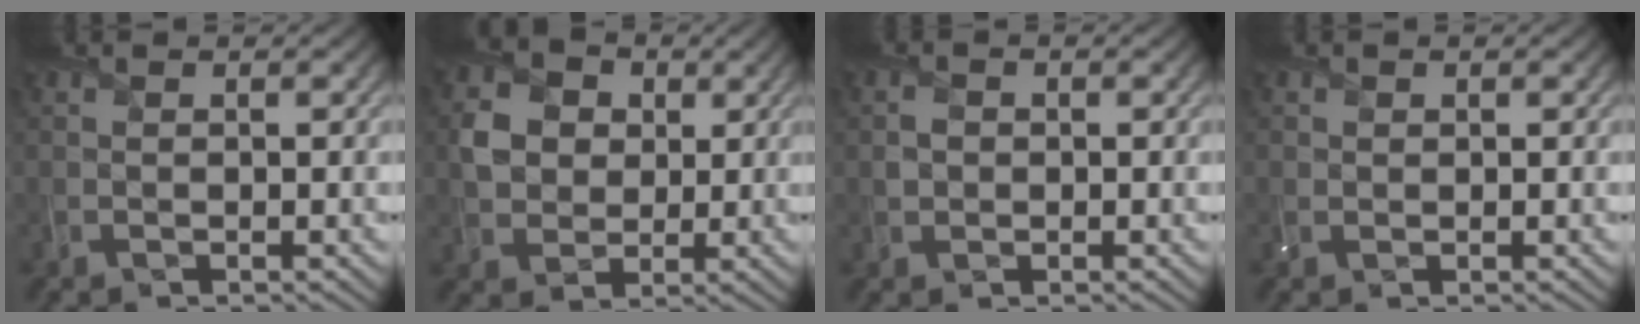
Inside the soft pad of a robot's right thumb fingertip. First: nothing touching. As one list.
[{"total": 5.5, "force": [0.9, 4.7, 2.6], "torque": [-0.068, 0.006, 0.008]}, {"total": 1.1, "force": [-0.3, 0.9, 0.6], "torque": [-0.013, -0.001, -0.008]}, {"total": 0.7, "force": [0.2, 0.6, 0.2], "torque": [-0.004, -0.002, 0.004]}]